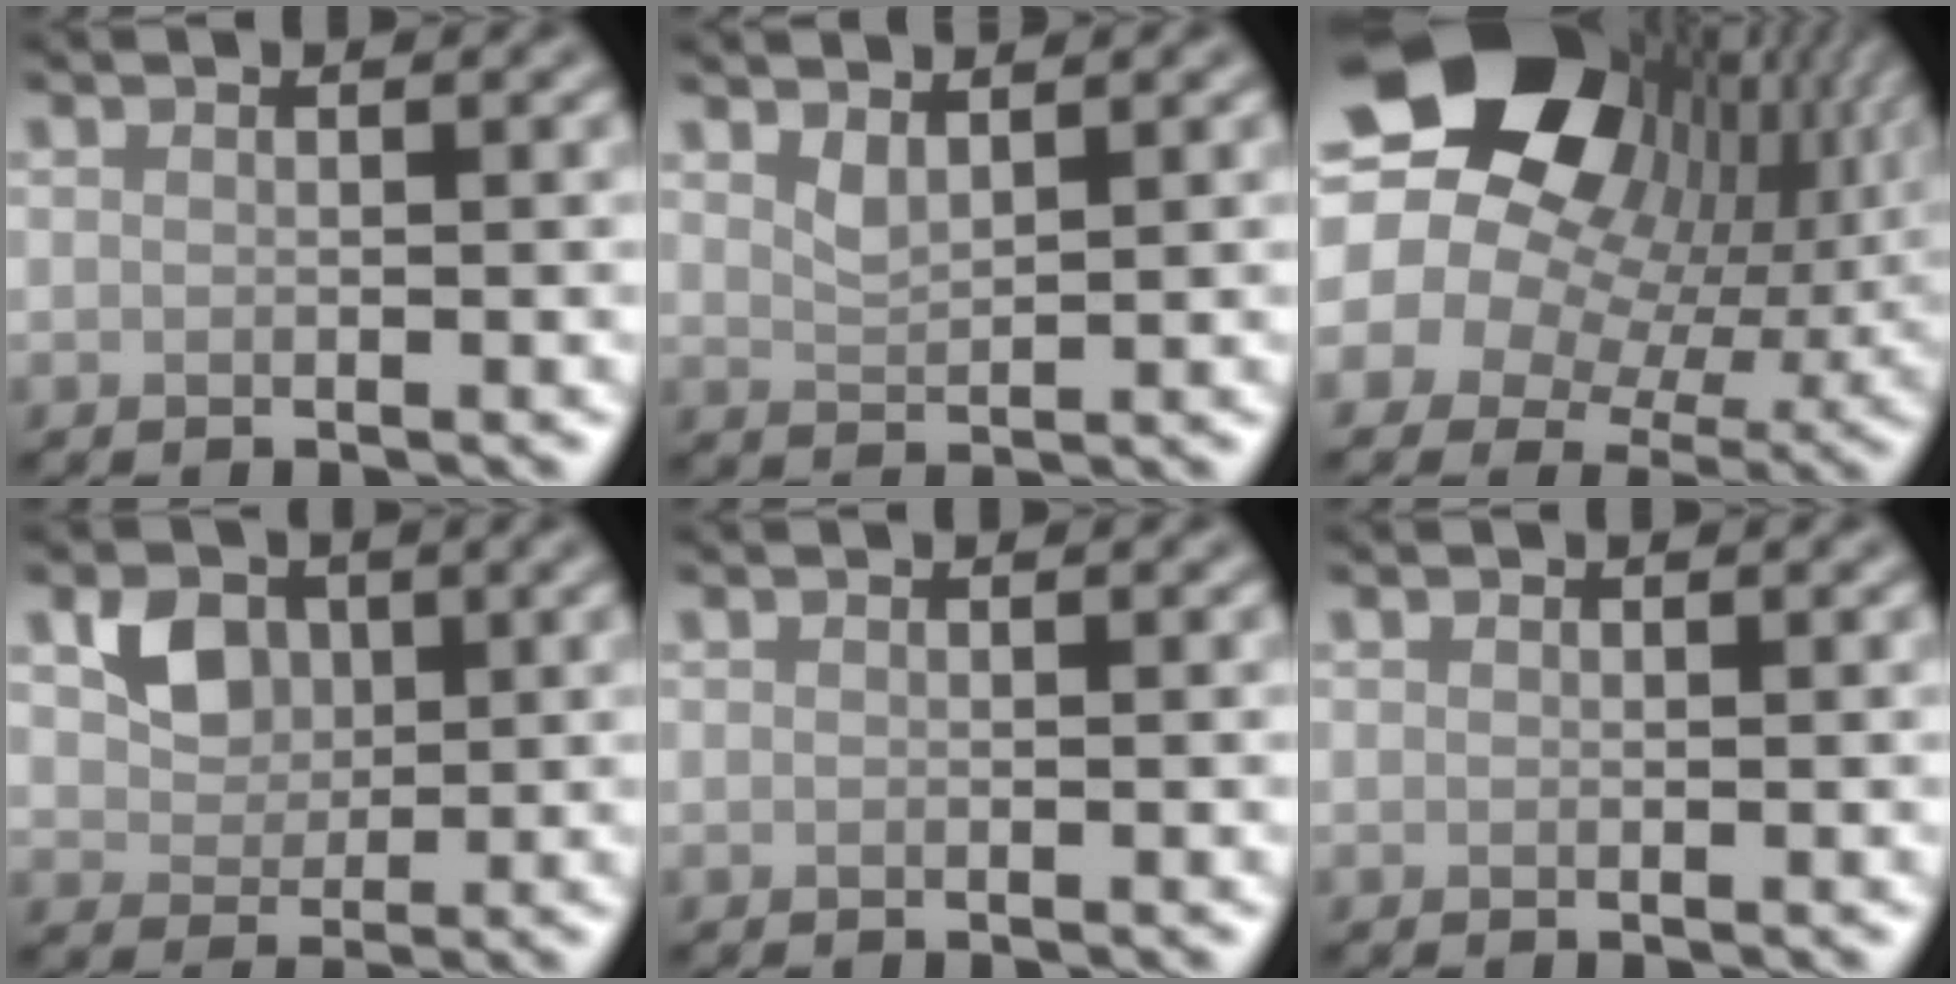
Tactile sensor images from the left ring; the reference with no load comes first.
{"total": 1.5, "force": [1.2, 0.4, 0.8], "torque": [-0.021, -0.005, 0.027]}
{"total": 20.9, "force": [6.0, 15.0, 13.2], "torque": [-0.247, 0.020, 0.095]}
{"total": 3.3, "force": [1.1, 2.6, 1.7], "torque": [-0.032, -0.001, 0.018]}
{"total": 0.0}
{"total": 0.0}